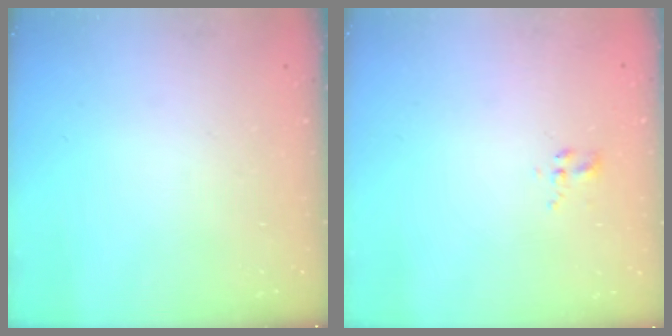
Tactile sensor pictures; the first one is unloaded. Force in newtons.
{"total": 2.3, "press": 2.0, "slide": 1.1}